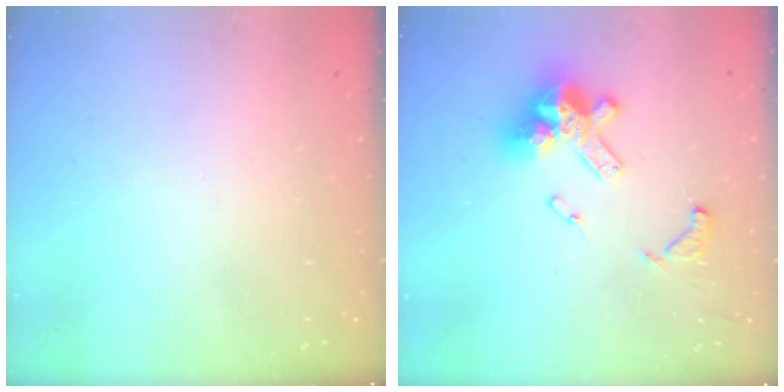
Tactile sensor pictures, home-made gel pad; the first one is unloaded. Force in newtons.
{"total": 14.3, "press": 14.2, "slide": 1.6}